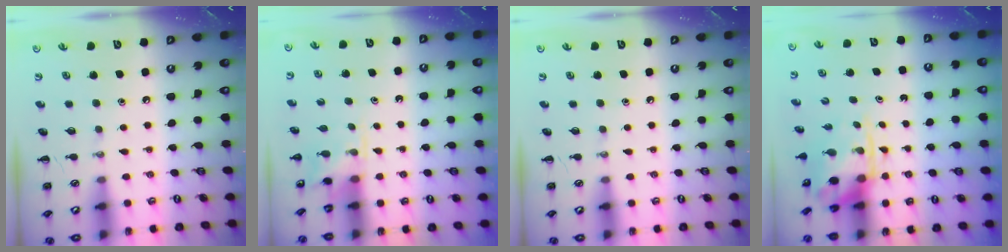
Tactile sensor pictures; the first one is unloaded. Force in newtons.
{"total": 5.1, "press": 4.9, "slide": 1.5}
{"total": 0.0}
{"total": 3.8, "press": 3.7, "slide": 0.8}